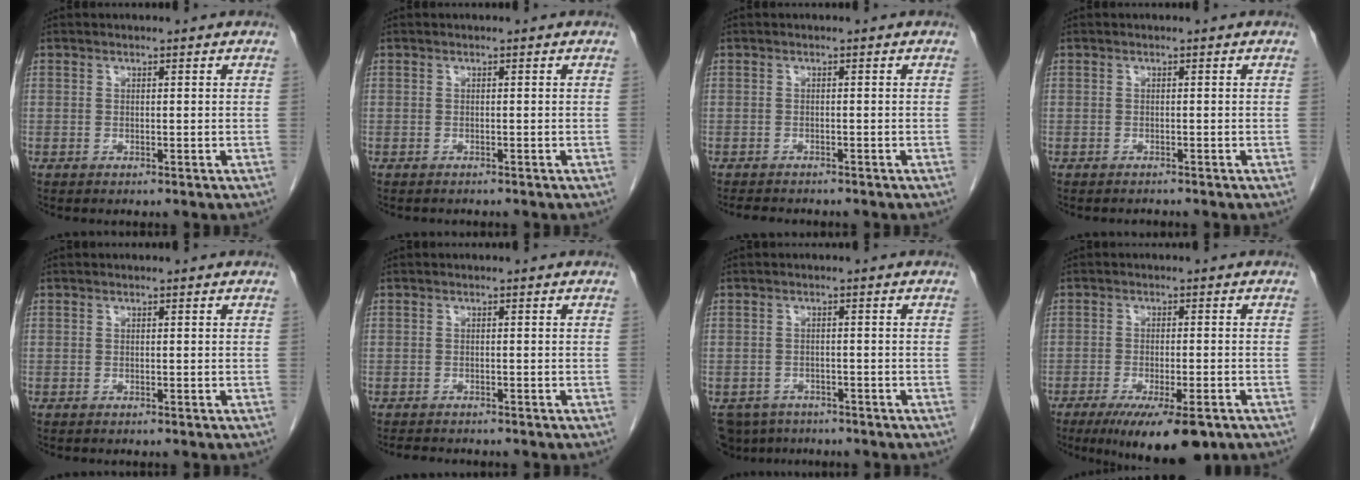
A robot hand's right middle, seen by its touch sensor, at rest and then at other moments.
{"total": 0.7, "force": [-0.7, 0.2, 0.1], "torque": [-0.008, -0.001, -0.008]}
{"total": 3.9, "force": [-3.5, 1.1, 1.4], "torque": [-0.023, -0.006, -0.045]}
{"total": 0.7, "force": [-0.7, 0.0, -0.1], "torque": [-0.002, -0.005, -0.009]}
{"total": 0.0}
{"total": 3.4, "force": [-3.1, 0.8, 1.1], "torque": [-0.017, -0.007, -0.042]}
{"total": 5.9, "force": [-4.8, 3.3, 0.6], "torque": [-0.009, -0.004, -0.074]}
{"total": 10.8, "force": [-7.1, 2.3, 7.8], "torque": [-0.113, -0.020, -0.106]}